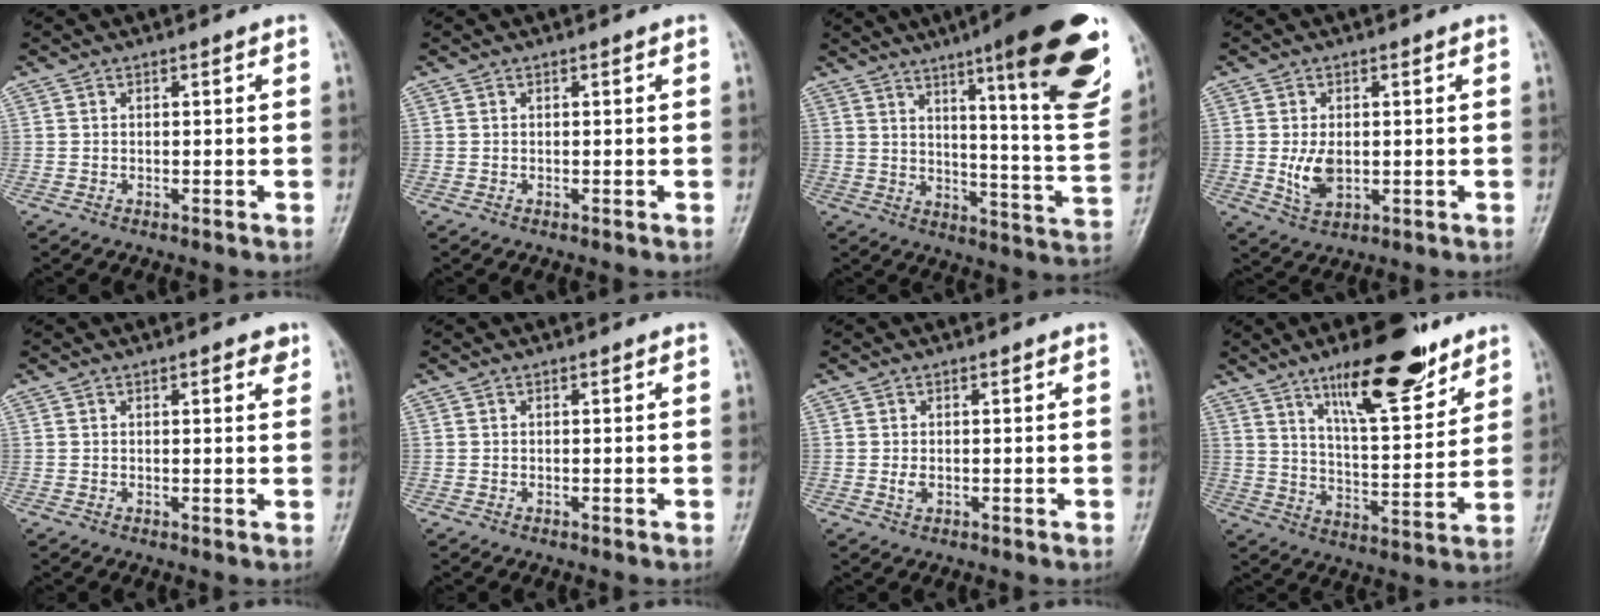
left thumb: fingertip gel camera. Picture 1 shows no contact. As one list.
[{"total": 0.0}, {"total": 25.3, "force": [13.8, 3.9, 20.9], "torque": [-0.265, -0.061, 0.194]}, {"total": 5.5, "force": [-0.2, 3.4, 4.2], "torque": [-0.073, -0.010, 0.005]}, {"total": 2.4, "force": [1.4, 0.9, 1.7], "torque": [-0.013, -0.005, 0.015]}, {"total": 0.0}, {"total": 1.6, "force": [-0.1, 1.0, 1.2], "torque": [-0.023, -0.003, -0.002]}, {"total": 16.9, "force": [11.0, 5.1, 11.7], "torque": [-0.152, -0.063, 0.182]}]